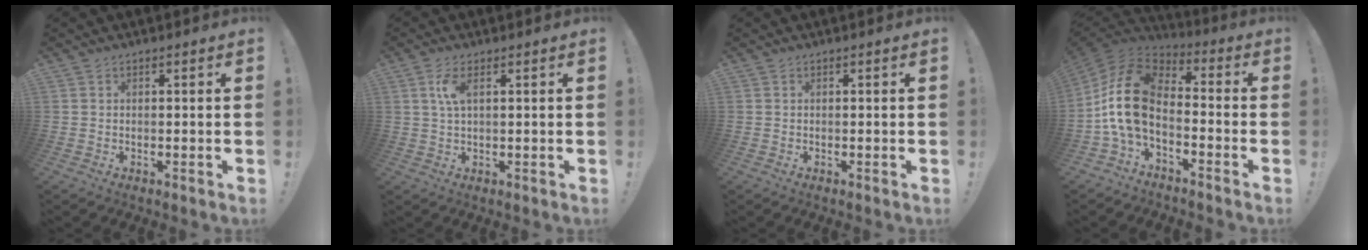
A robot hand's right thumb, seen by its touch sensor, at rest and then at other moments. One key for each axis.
{"total": 4.6, "fx": 1.5, "fy": 1.6, "fz": 4.1, "tx": -0.074, "ty": 0.001, "tz": 0.023}
{"total": 0.0}
{"total": 15.3, "fx": -1.7, "fy": 9.4, "fz": 11.9, "tx": -0.238, "ty": 0.013, "tz": -0.025}